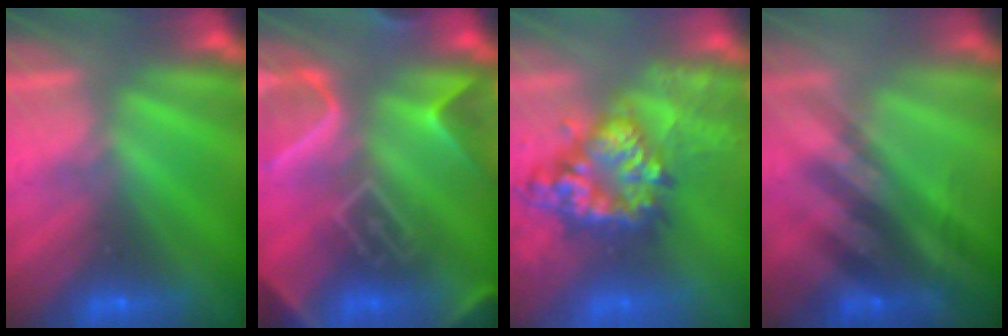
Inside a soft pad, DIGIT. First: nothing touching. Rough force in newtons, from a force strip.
{"total": 9.7}
{"total": 8.4}
{"total": 2.7}